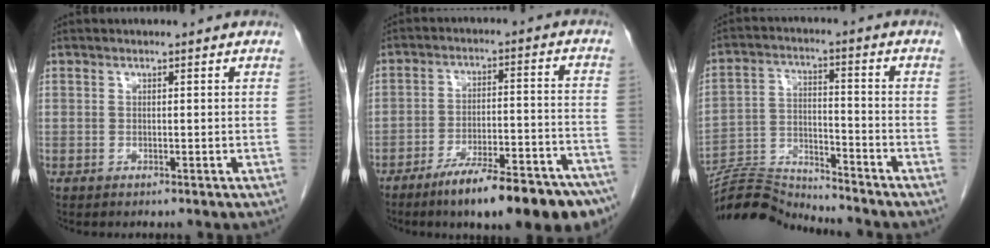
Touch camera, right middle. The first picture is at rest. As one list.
[{"total": 18.7, "force": [-14.2, 3.1, 11.8], "torque": [-0.110, 0.028, -0.212]}, {"total": 10.7, "force": [-10.7, -0.5, 0.4], "torque": [-0.012, 0.016, -0.200]}]